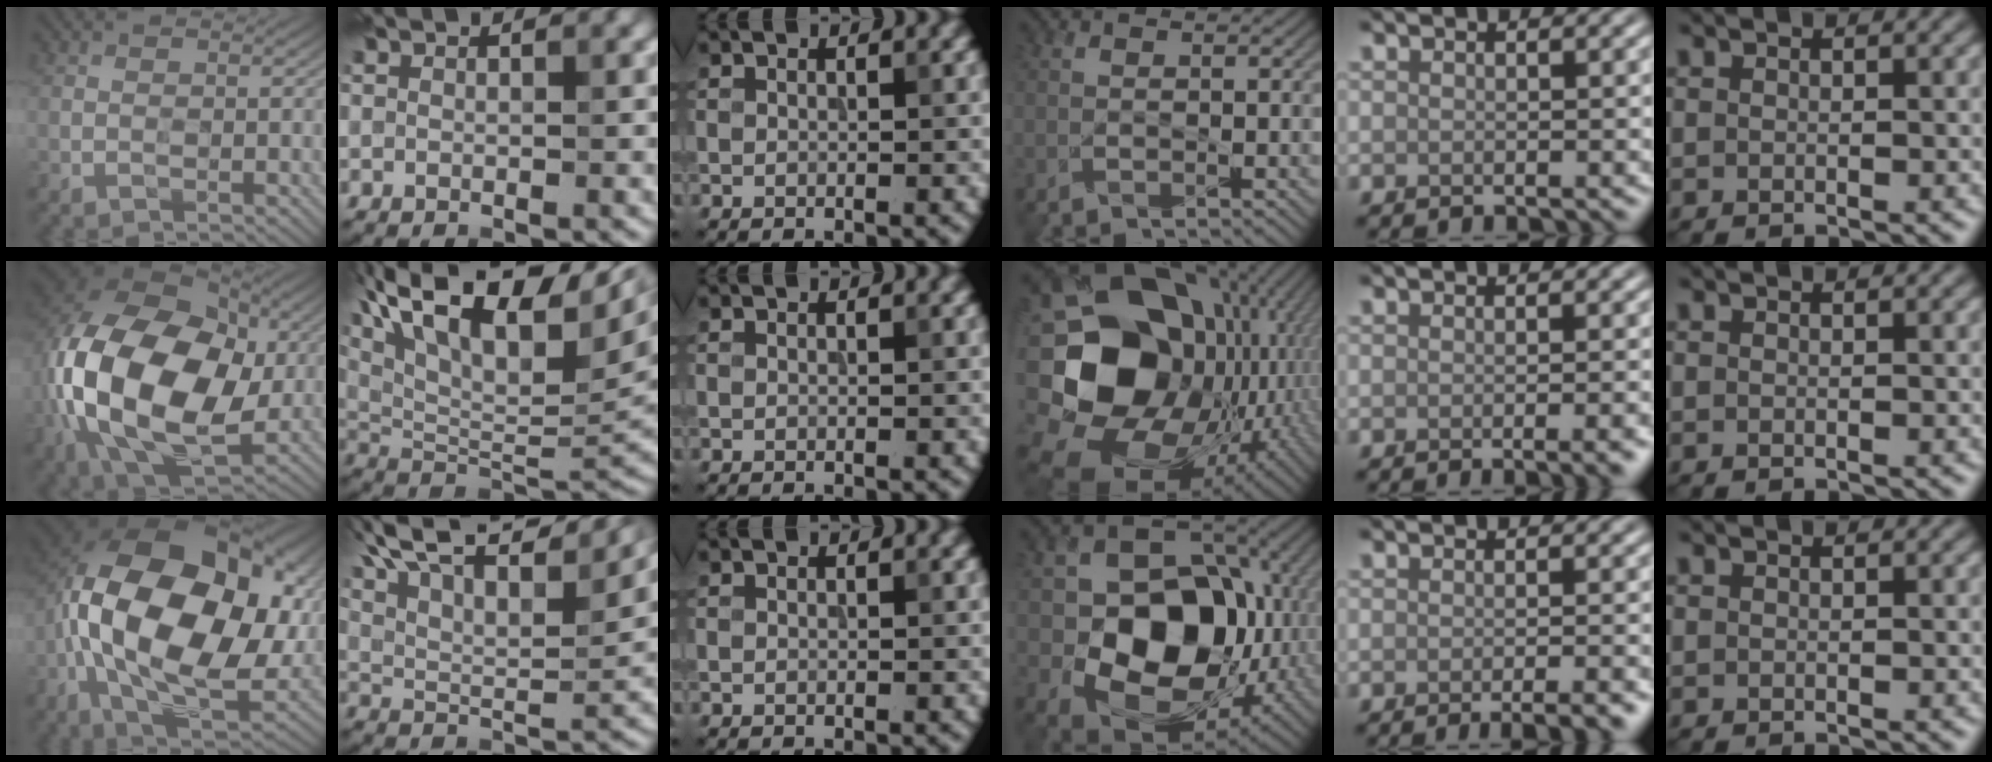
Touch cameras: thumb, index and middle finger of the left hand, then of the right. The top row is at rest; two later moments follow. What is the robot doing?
{"motion": "wipe", "object": "compact mirror"}